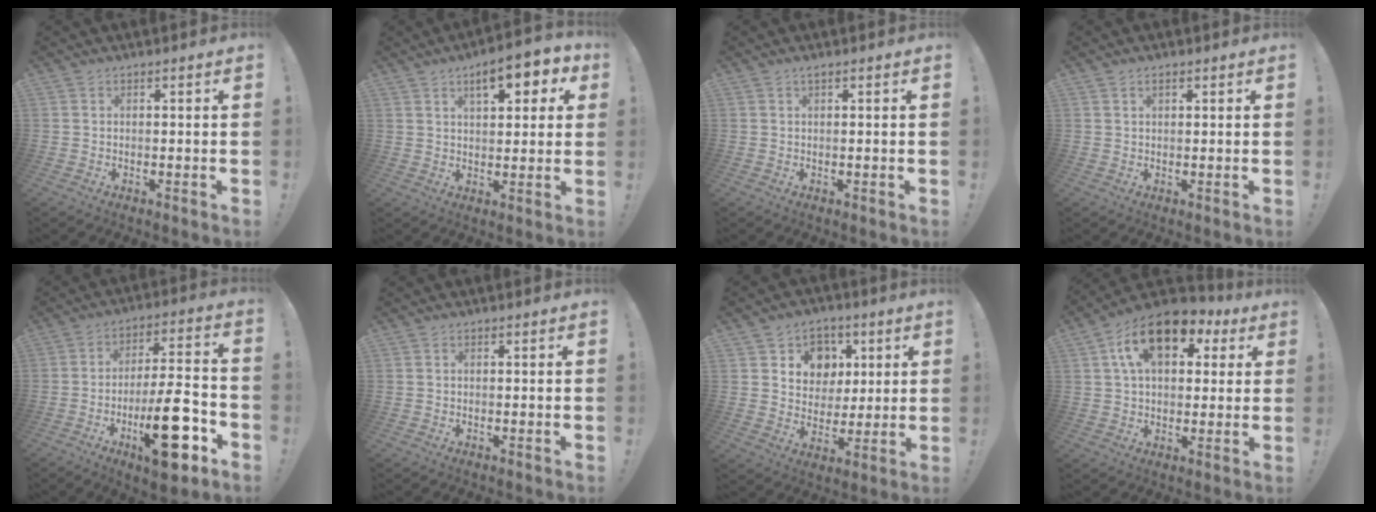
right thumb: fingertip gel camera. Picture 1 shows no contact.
{"total": 10.1, "force": [4.7, 4.2, 7.9], "torque": [-0.102, -0.018, 0.073]}
{"total": 0.8, "force": [0.3, -0.1, 0.7], "torque": [-0.013, 0.000, 0.006]}
{"total": 1.5, "force": [1.0, 0.8, 0.8], "torque": [-0.009, -0.002, 0.016]}
{"total": 20.2, "force": [-8.1, 6.4, 17.4], "torque": [-0.276, 0.046, -0.121]}
{"total": 0.0}
{"total": 9.9, "force": [3.3, 9.1, 2.3], "torque": [-0.020, -0.020, 0.070]}
{"total": 16.2, "force": [6.9, 9.5, 11.1], "torque": [-0.177, -0.017, 0.122]}